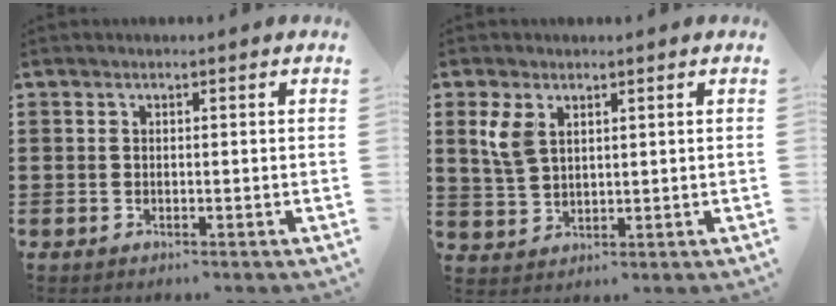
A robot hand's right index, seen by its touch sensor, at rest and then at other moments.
{"total": 4.4, "force": [2.2, 2.6, 2.8], "torque": [-0.072, 0.007, 0.037]}